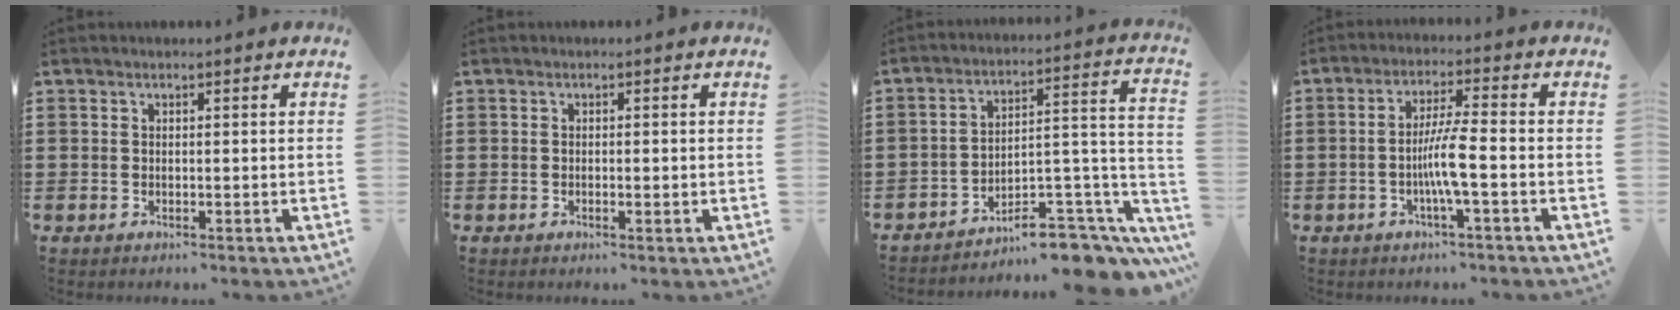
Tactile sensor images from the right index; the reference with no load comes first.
{"total": 0.7, "force": [-0.3, 0.1, 0.6], "torque": [-0.010, -0.004, -0.004]}
{"total": 9.2, "force": [-7.3, 2.8, 4.8], "torque": [-0.057, 0.017, -0.136]}
{"total": 5.8, "force": [-1.7, 0.1, 5.6], "torque": [-0.112, -0.009, -0.039]}